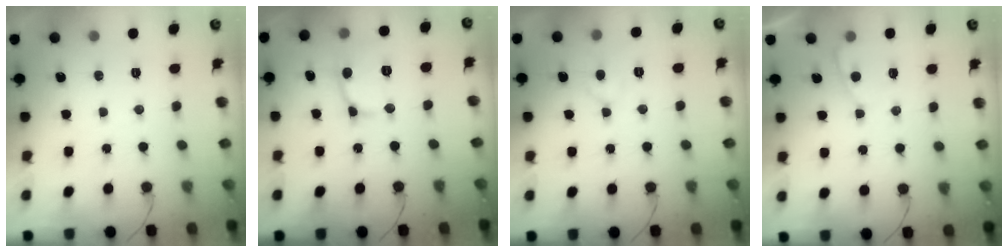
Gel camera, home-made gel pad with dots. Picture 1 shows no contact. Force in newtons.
{"total": 6.6, "press": 6.5, "slide": 0.7}
{"total": 4.0, "press": 3.9, "slide": 0.3}
{"total": 3.0, "press": 2.9, "slide": 0.3}